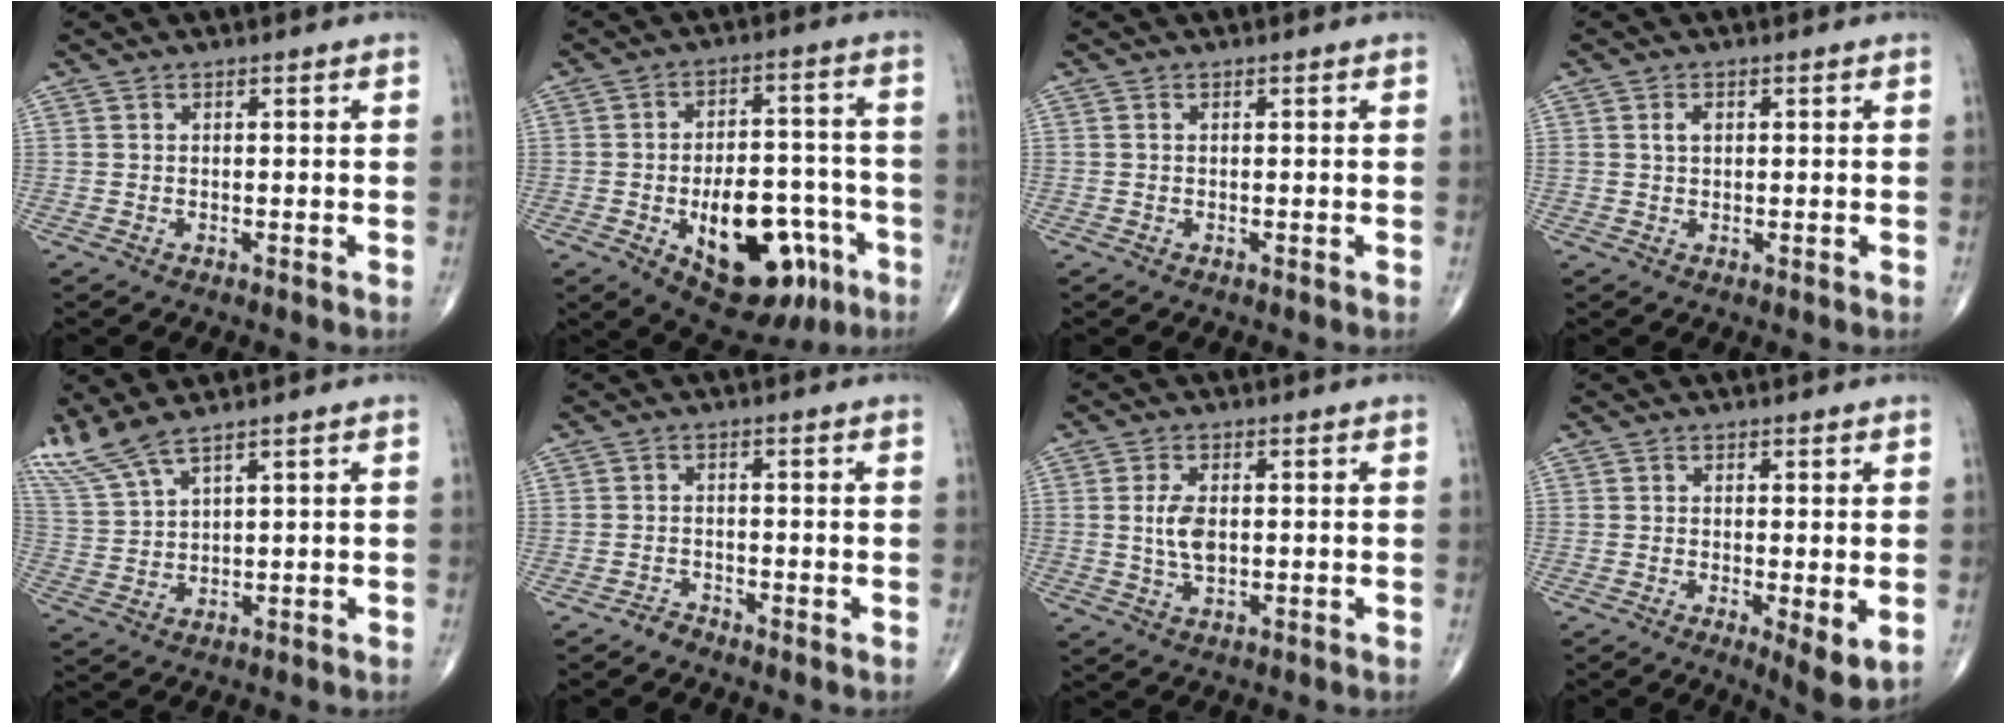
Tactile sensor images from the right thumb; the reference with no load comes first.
{"total": 19.2, "force": [-7.4, 10.2, 14.6], "torque": [-0.176, 0.040, -0.090]}
{"total": 0.0}
{"total": 1.7, "force": [0.5, 1.2, 1.2], "torque": [-0.018, 0.002, 0.009]}
{"total": 7.5, "force": [6.2, 1.2, 4.1], "torque": [-0.108, -0.014, 0.145]}
{"total": 1.4, "force": [-1.4, 0.5, -0.1], "torque": [0.005, -0.002, -0.029]}
{"total": 4.9, "force": [0.3, 2.5, 4.1], "torque": [-0.081, -0.004, 0.006]}
{"total": 5.6, "force": [-1.0, 1.5, 5.3], "torque": [-0.085, -0.020, -0.017]}